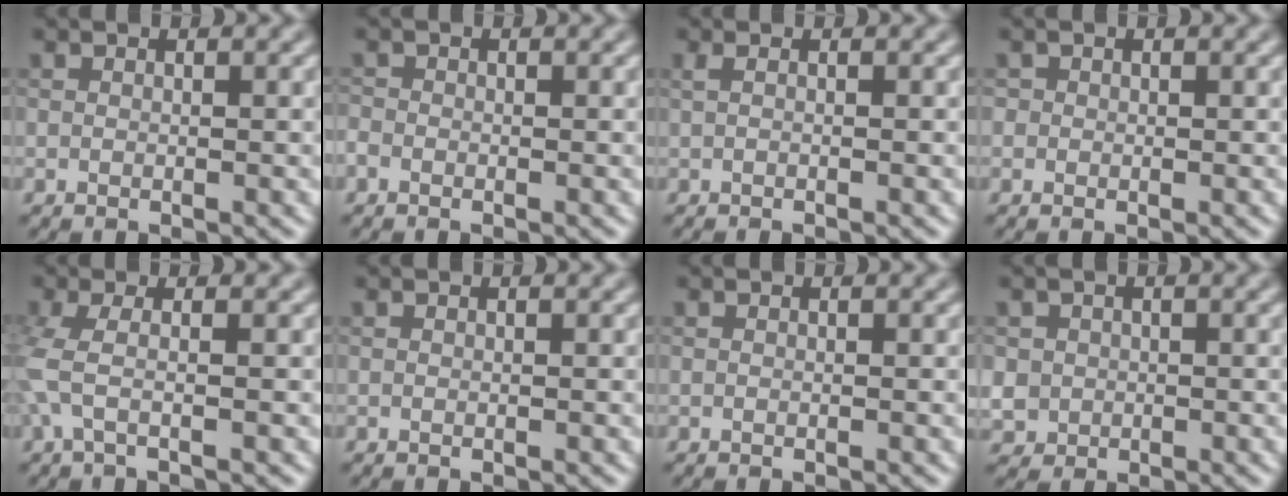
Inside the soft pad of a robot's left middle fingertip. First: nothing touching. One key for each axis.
{"total": 0.7, "fx": -0.5, "fy": 0.5, "fz": 0.2, "tx": -0.002, "ty": 0.000, "tz": -0.012}
{"total": 1.1, "fx": 0.0, "fy": 0.4, "fz": 1.1, "tx": -0.015, "ty": -0.002, "tz": -0.003}
{"total": 0.5, "fx": 0.0, "fy": 0.5, "fz": 0.0, "tx": 0.006, "ty": -0.003, "tz": -0.002}
{"total": 2.6, "fx": -0.5, "fy": 0.5, "fz": 2.5, "tx": -0.062, "ty": -0.007, "tz": -0.017}
{"total": 0.0}
{"total": 0.0}
{"total": 2.0, "fx": 0.0, "fy": 2.0, "fz": 0.3, "tx": 0.000, "ty": -0.002, "tz": 0.004}